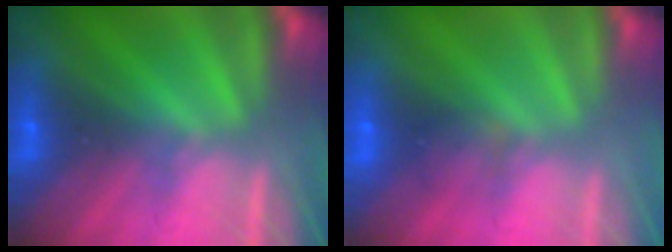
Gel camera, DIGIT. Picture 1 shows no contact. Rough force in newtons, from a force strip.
{"total": 1.3}